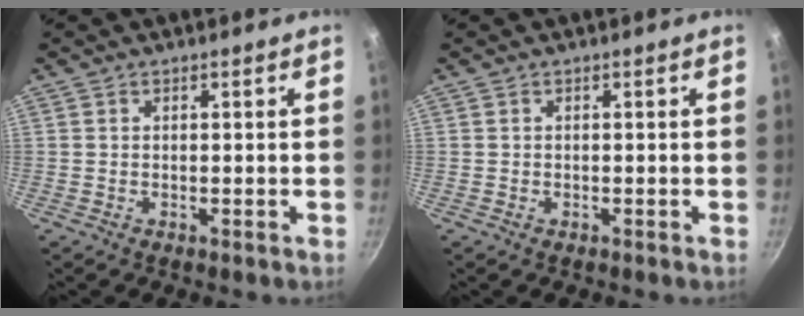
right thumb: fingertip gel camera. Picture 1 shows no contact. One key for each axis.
{"total": 0.0}